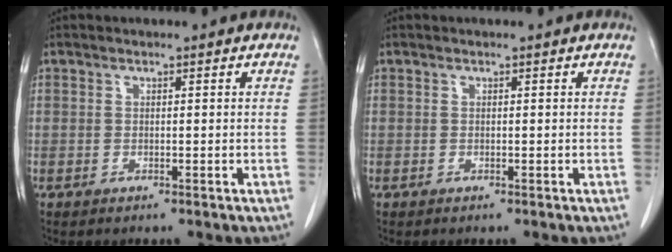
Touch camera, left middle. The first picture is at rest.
{"total": 0.0}